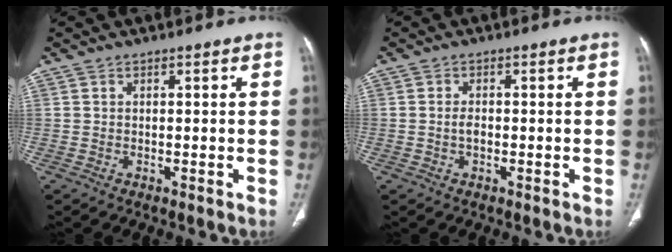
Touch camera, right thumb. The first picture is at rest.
{"total": 1.6, "force": [-0.3, 1.0, 1.3], "torque": [-0.023, 0.003, -0.006]}